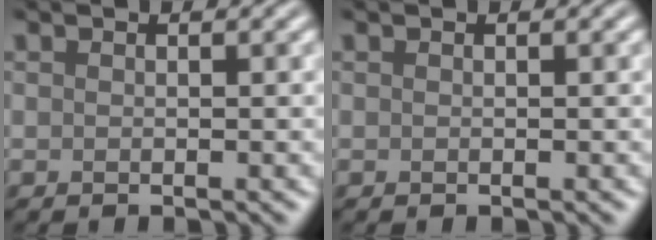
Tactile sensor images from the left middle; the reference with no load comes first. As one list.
[{"total": 0.0}]